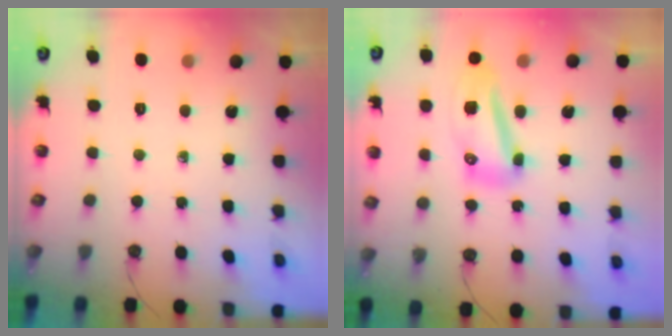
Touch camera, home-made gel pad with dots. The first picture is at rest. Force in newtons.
{"total": 10.0, "press": 10.0, "slide": 1.0}